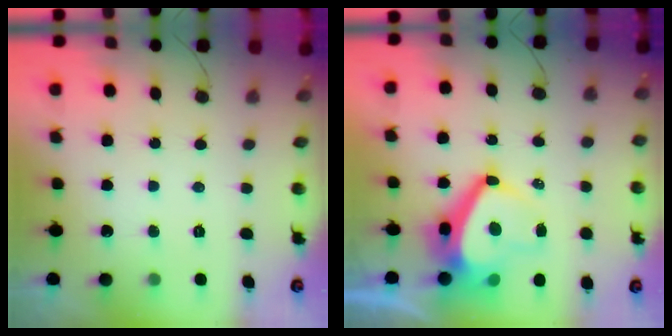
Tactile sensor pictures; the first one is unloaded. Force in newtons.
{"total": 10.9, "press": 10.7, "slide": 1.7}